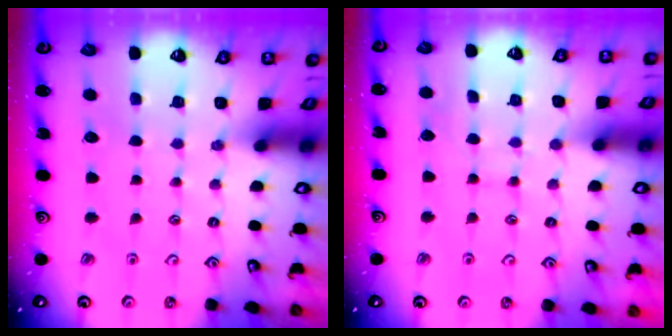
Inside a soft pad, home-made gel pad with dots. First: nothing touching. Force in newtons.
{"total": 4.7, "press": 4.7, "slide": 0.4}